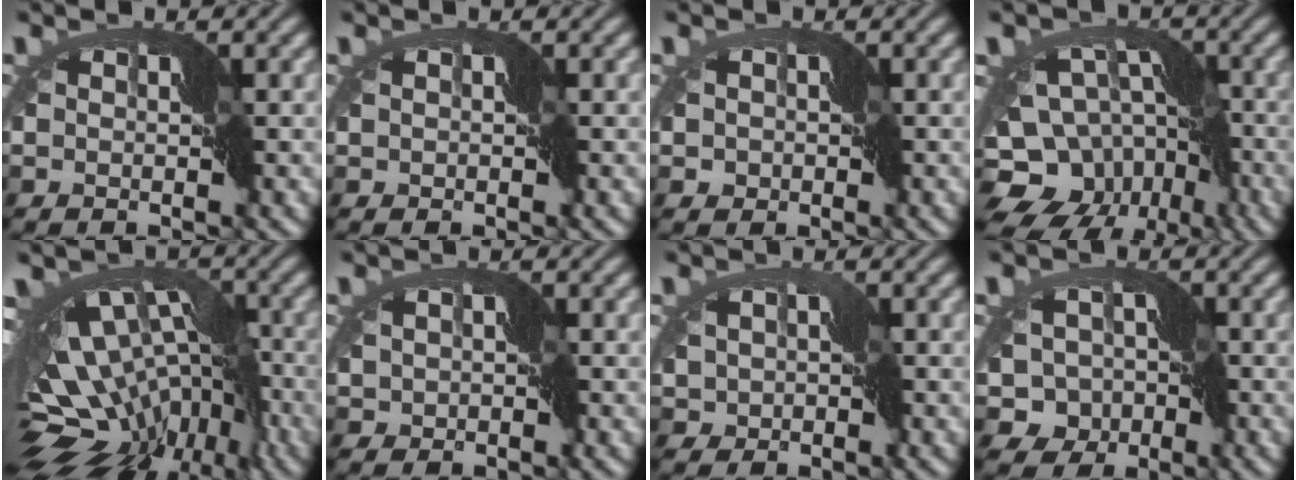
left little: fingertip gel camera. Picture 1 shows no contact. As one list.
[{"total": 0.0}, {"total": 1.4, "force": [-0.6, 1.1, 0.4], "torque": [-0.006, 0.002, -0.009]}, {"total": 12.5, "force": [-5.7, 9.1, 6.4], "torque": [-0.114, -0.008, -0.084]}, {"total": 14.8, "force": [-2.7, 8.7, 11.6], "torque": [-0.178, 0.003, 0.000]}, {"total": 2.0, "force": [-0.4, 1.7, 0.9], "torque": [-0.008, 0.007, -0.012]}, {"total": 3.7, "force": [-0.7, 3.0, 2.0], "torque": [-0.031, 0.009, -0.022]}, {"total": 7.9, "force": [-4.1, 6.1, 2.7], "torque": [-0.021, 0.001, -0.081]}]